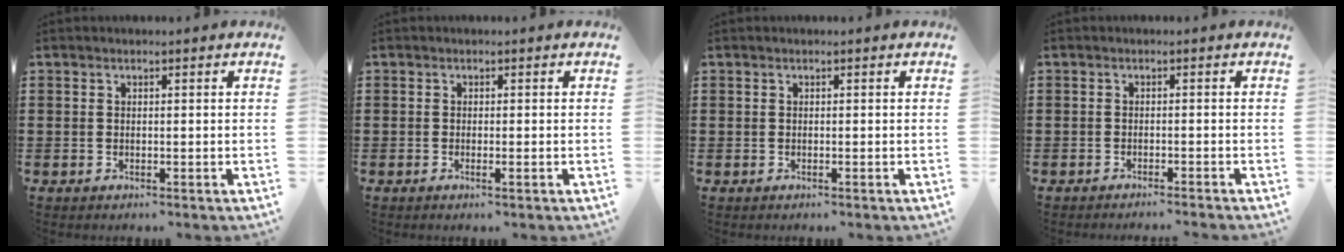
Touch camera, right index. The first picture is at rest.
{"total": 0.9, "force": [-0.3, -0.2, 0.8], "torque": [-0.015, -0.008, -0.004]}
{"total": 0.0}
{"total": 1.2, "force": [-1.1, -0.3, 0.3], "torque": [-0.007, 0.000, -0.022]}